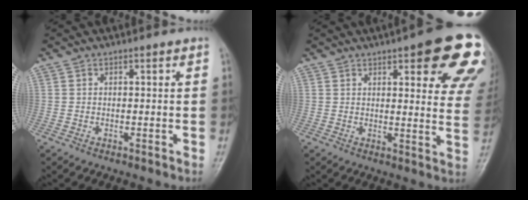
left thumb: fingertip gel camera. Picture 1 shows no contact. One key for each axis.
{"total": 19.6, "fx": 10.1, "fy": 5.6, "fz": 15.8, "tx": -0.164, "ty": -0.029, "tz": 0.112}